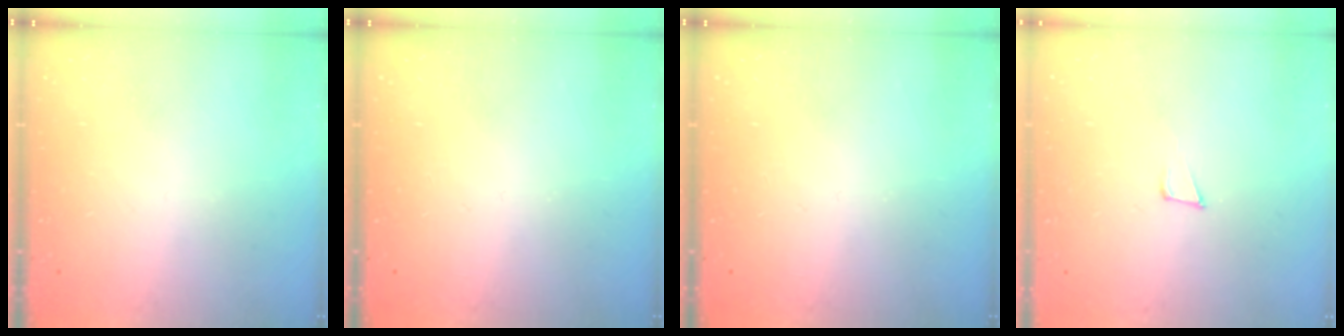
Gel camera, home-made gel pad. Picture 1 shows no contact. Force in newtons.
{"total": 0.0}
{"total": 0.0}
{"total": 4.3, "press": 4.2, "slide": 1.0}